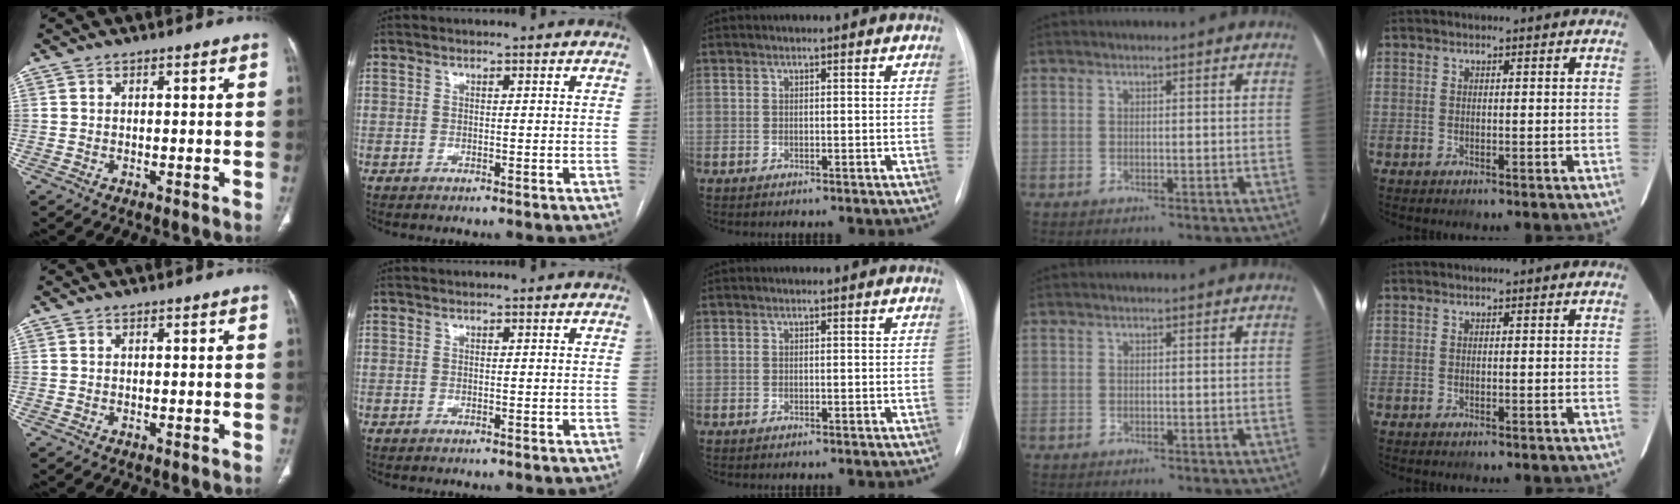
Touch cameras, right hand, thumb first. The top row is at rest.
{}